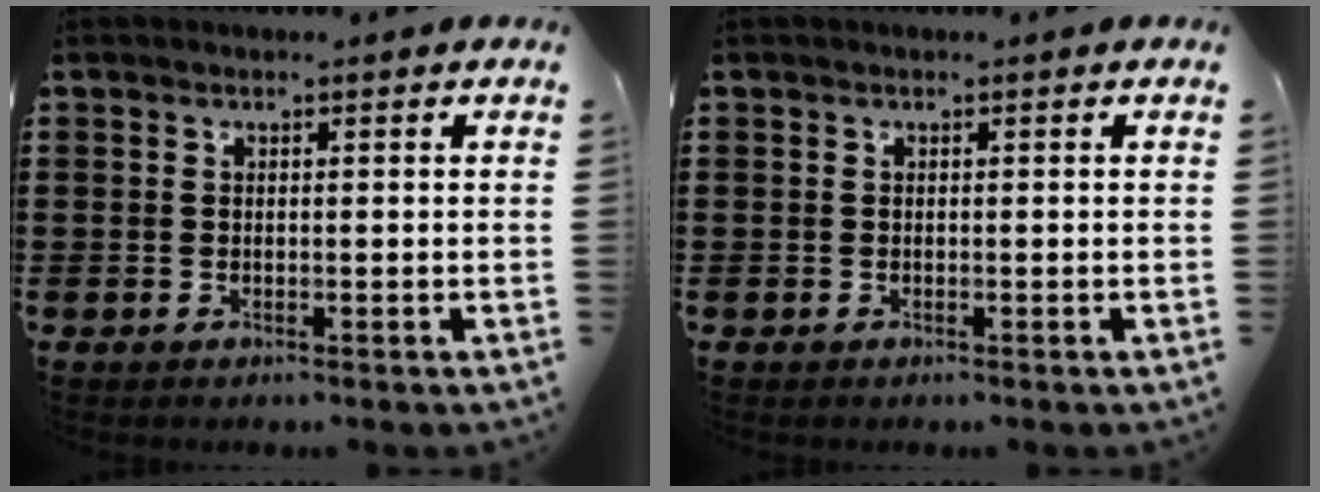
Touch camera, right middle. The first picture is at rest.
{"total": 0.0}